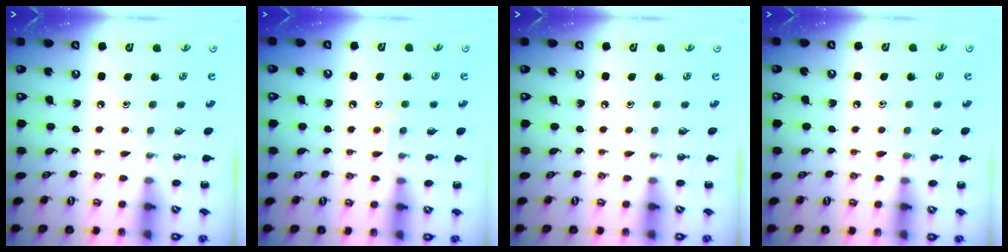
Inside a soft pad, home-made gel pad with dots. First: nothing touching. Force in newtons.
{"total": 7.1, "press": 7.0, "slide": 0.9}
{"total": 0.0}
{"total": 3.7, "press": 3.5, "slide": 1.1}